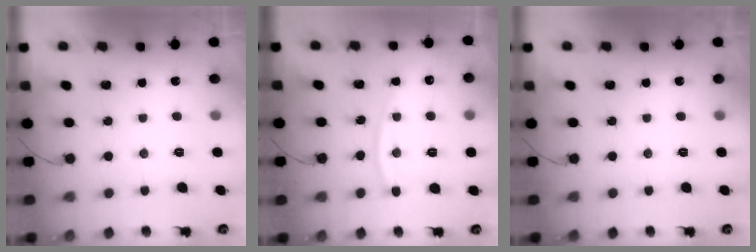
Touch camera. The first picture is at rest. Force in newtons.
{"total": 9.7, "press": 9.7, "slide": 0.5}
{"total": 0.0}